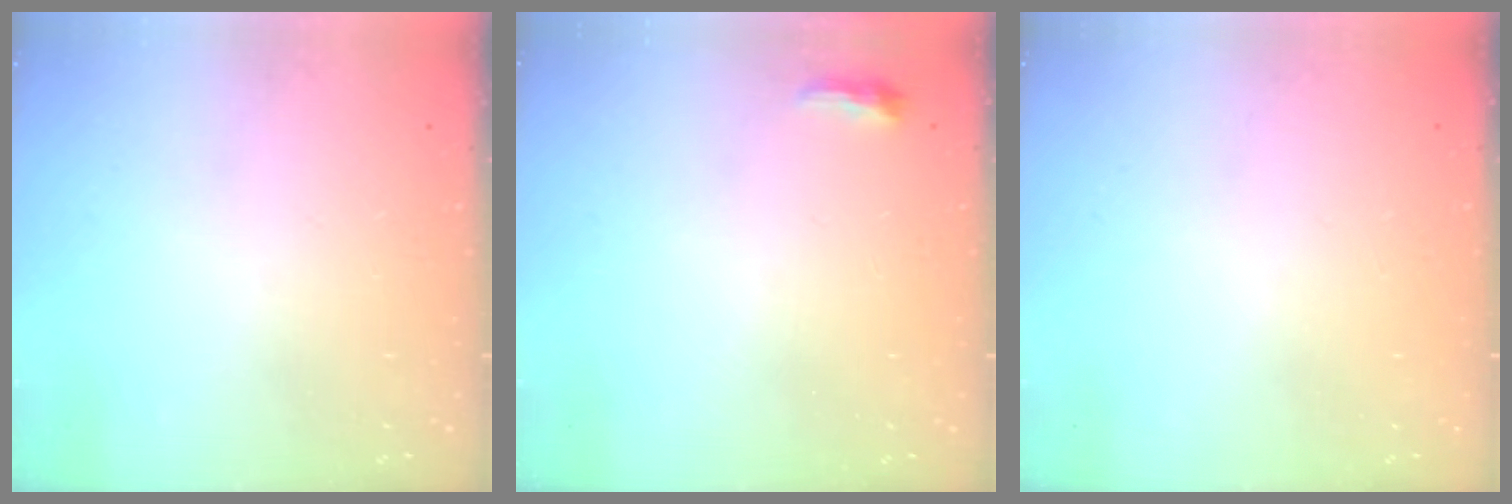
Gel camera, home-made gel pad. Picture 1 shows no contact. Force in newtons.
{"total": 3.6, "press": 3.4, "slide": 1.0}
{"total": 0.0}